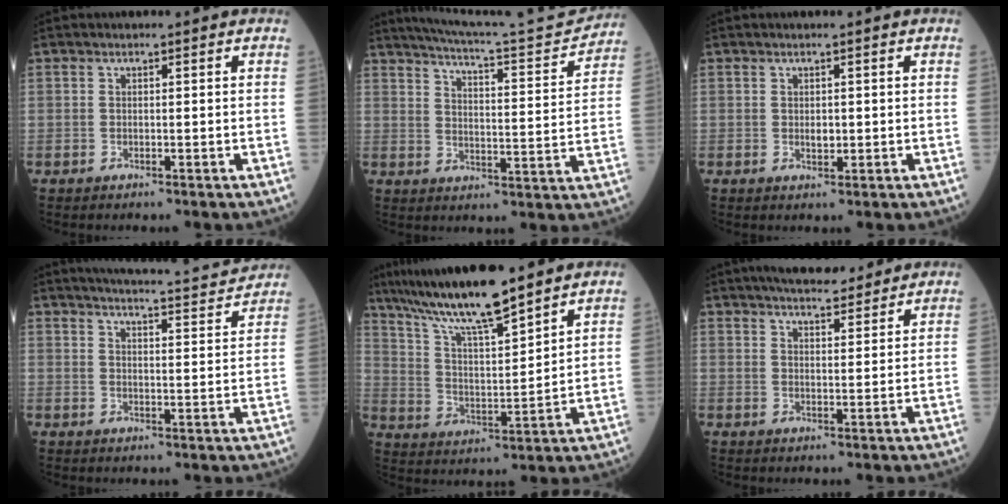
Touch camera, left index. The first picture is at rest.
{"total": 16.5, "force": [15.8, -0.6, 4.6], "torque": [-0.082, -0.041, 0.218]}
{"total": 1.3, "force": [0.2, 0.7, 1.1], "torque": [-0.019, -0.002, 0.006]}
{"total": 13.9, "force": [13.2, 0.3, 4.1], "torque": [-0.062, -0.014, 0.163]}
{"total": 14.4, "force": [12.0, 0.8, 8.0], "torque": [-0.152, 0.007, 0.222]}
{"total": 9.3, "force": [8.2, 1.9, 4.0], "torque": [-0.059, 0.016, 0.117]}